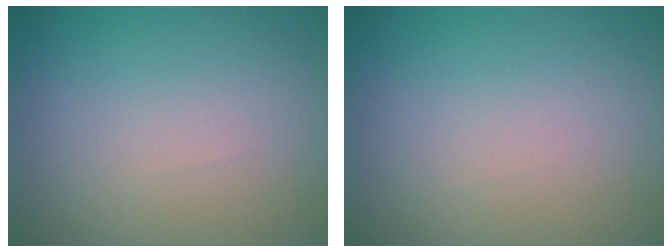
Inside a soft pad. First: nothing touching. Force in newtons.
{"total": 0.0}